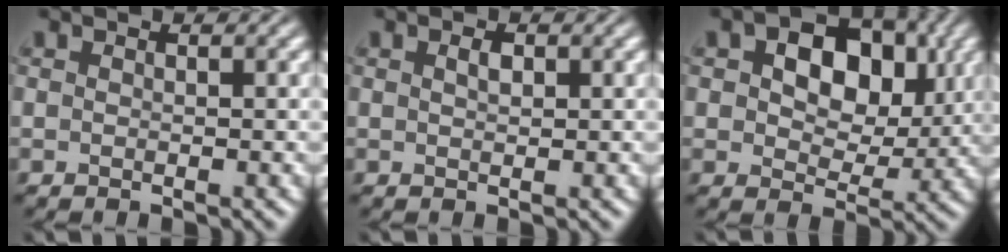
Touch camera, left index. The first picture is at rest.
{"total": 1.0, "force": [0.4, 0.5, 0.7], "torque": [-0.015, 0.001, 0.008]}
{"total": 8.8, "force": [2.3, 5.9, 6.2], "torque": [-0.090, 0.013, 0.026]}